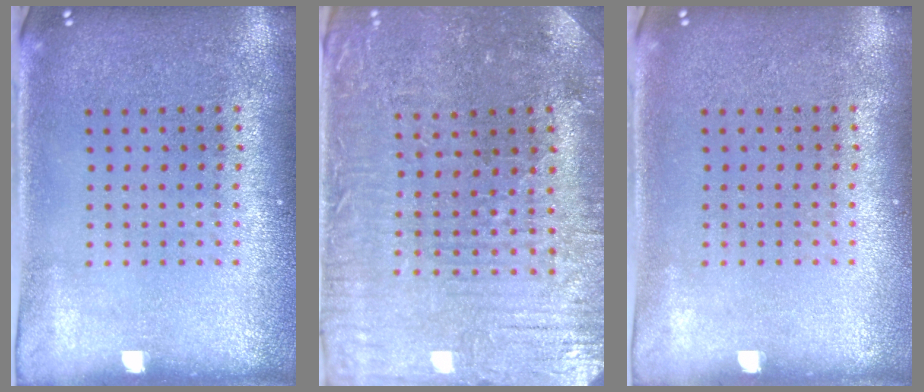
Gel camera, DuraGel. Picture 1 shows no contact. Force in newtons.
{"total": 1.6, "press": 1.5, "slide": 0.5}
{"total": 0.0}